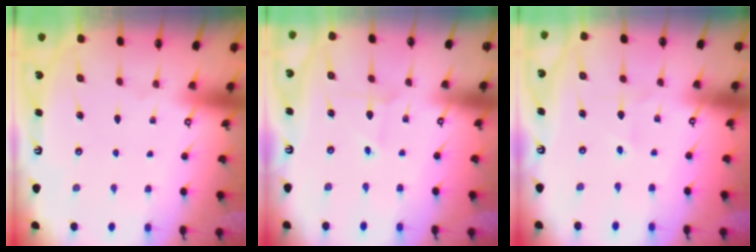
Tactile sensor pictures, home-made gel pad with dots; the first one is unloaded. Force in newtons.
{"total": 2.0, "press": 2.0, "slide": 0.1}
{"total": 1.3, "press": 1.3, "slide": 0.2}